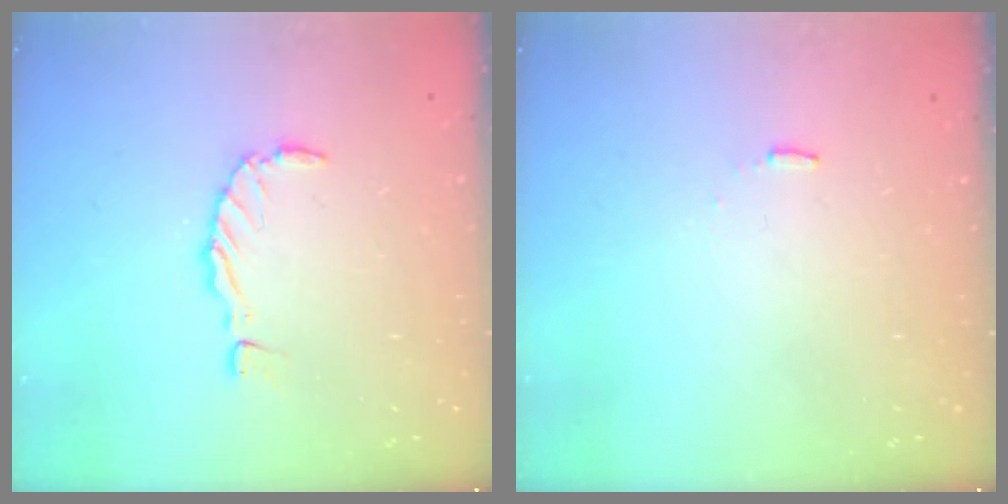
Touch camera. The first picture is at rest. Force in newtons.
{"total": 4.4, "press": 4.4, "slide": 0.4}